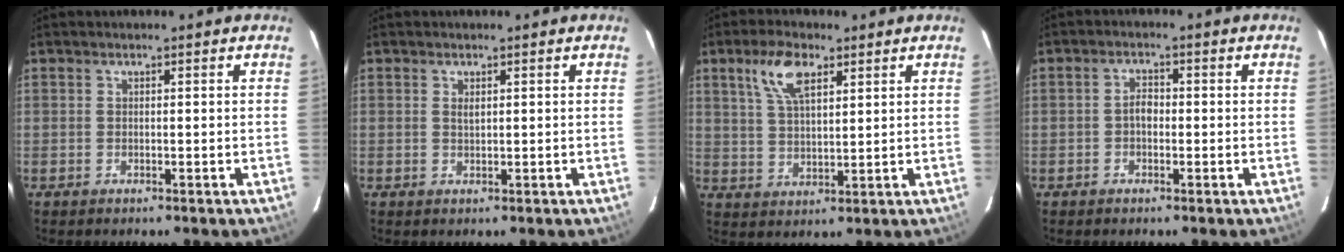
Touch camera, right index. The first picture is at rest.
{"total": 0.9, "force": [0.4, 0.4, 0.7], "torque": [-0.011, 0.003, 0.008]}
{"total": 7.8, "force": [4.2, 3.4, 5.7], "torque": [-0.110, 0.014, 0.081]}
{"total": 2.2, "force": [-0.5, 1.5, 1.5], "torque": [-0.028, 0.009, -0.011]}